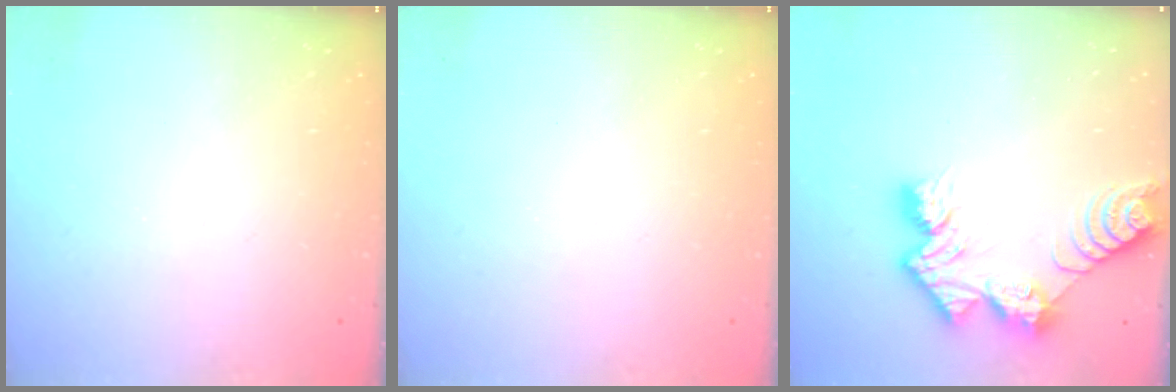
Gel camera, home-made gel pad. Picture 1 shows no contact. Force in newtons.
{"total": 0.0}
{"total": 11.0, "press": 11.0, "slide": 0.8}